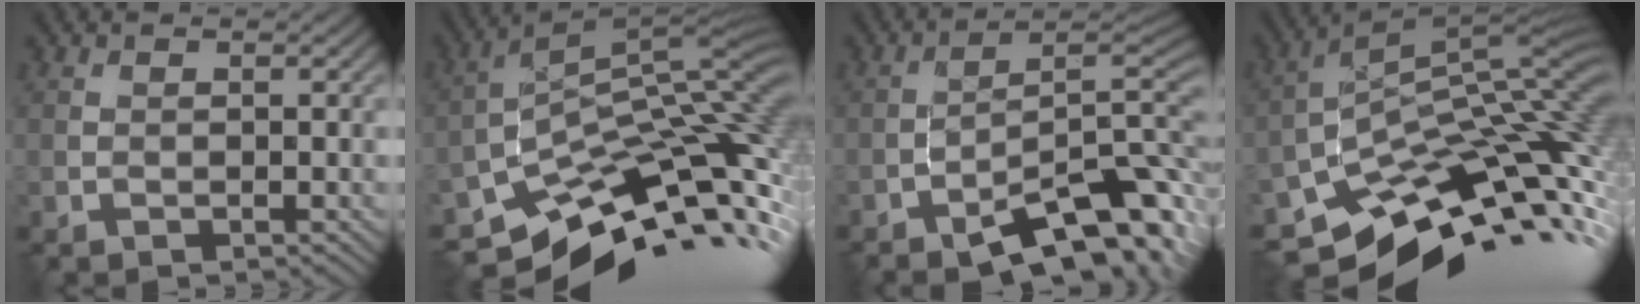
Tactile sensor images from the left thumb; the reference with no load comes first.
{"total": 14.1, "force": [-7.1, 5.4, 10.9], "torque": [-0.194, -0.010, -0.117]}
{"total": 14.0, "force": [-7.6, 4.6, 10.8], "torque": [-0.152, -0.004, -0.125]}
{"total": 15.2, "force": [-7.1, 6.8, 11.6], "torque": [-0.205, -0.006, -0.119]}